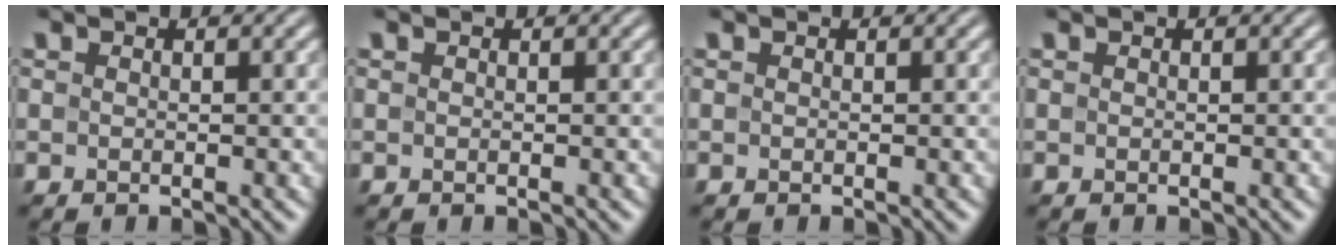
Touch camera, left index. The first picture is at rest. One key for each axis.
{"total": 0.0}
{"total": 0.0}
{"total": 0.0}